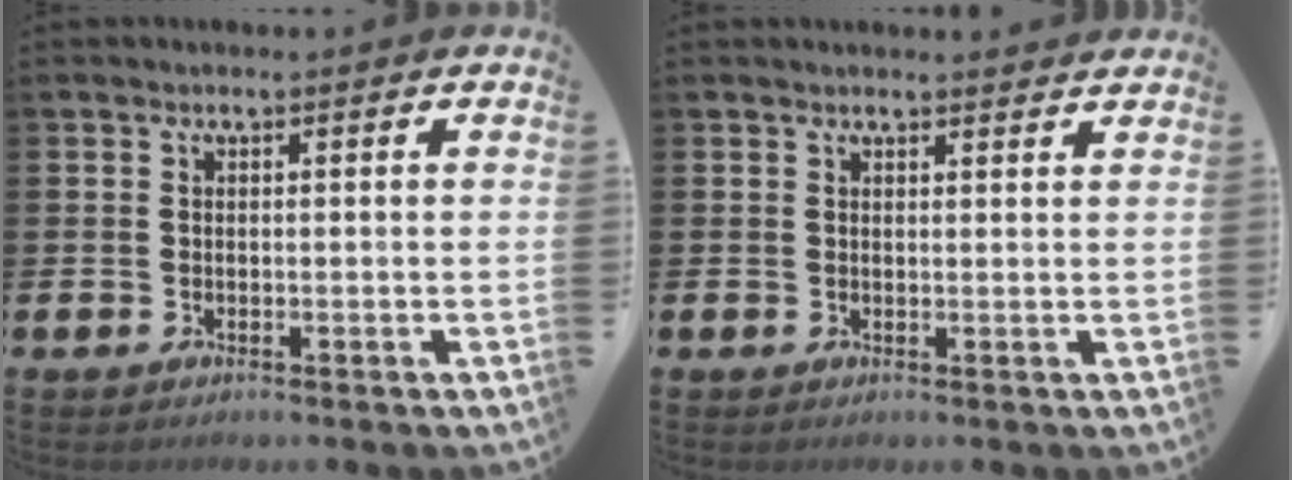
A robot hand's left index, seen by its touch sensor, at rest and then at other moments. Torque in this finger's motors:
{"motor_torque": [0.92, -0.88, 0.01, 0.01]}